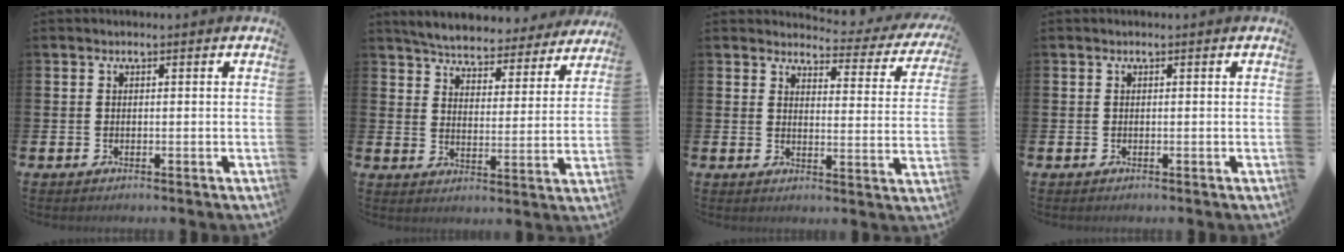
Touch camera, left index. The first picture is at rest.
{"total": 5.4, "force": [5.3, 0.7, 0.8], "torque": [-0.046, -0.039, 0.091]}
{"total": 2.7, "force": [2.4, 1.1, 0.5], "torque": [-0.024, -0.025, 0.033]}
{"total": 0.0}